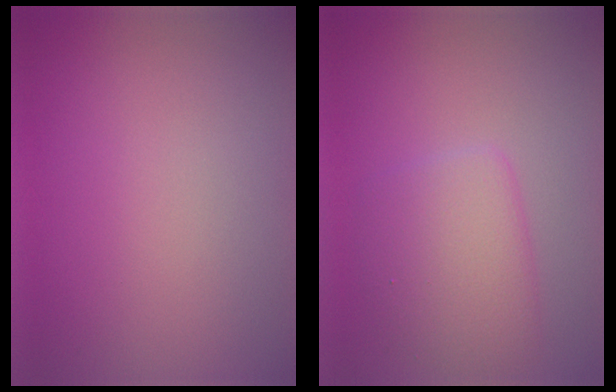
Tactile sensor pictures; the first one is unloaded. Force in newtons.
{"total": 3.8, "press": 3.8, "slide": 0.2}